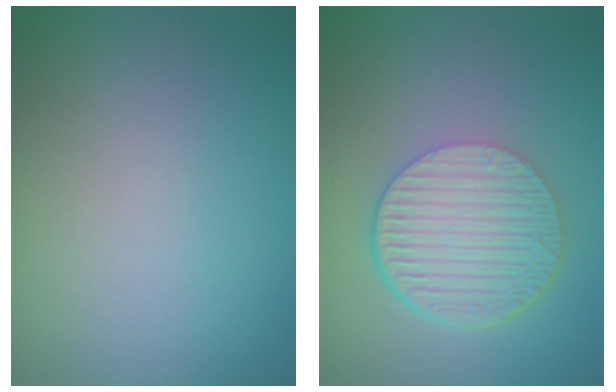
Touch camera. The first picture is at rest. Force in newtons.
{"total": 6.1, "press": 4.1, "slide": 4.5}